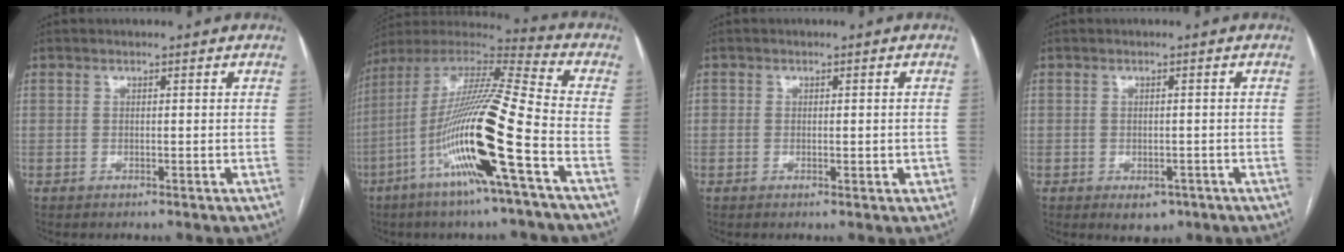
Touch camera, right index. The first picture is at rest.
{"total": 20.5, "force": [-7.1, 0.0, 19.2], "torque": [-0.389, -0.018, -0.143]}
{"total": 2.2, "force": [-0.2, 1.5, 1.6], "torque": [-0.019, 0.007, 0.000]}
{"total": 3.1, "force": [-1.6, 2.0, 1.7], "torque": [-0.014, 0.000, -0.011]}